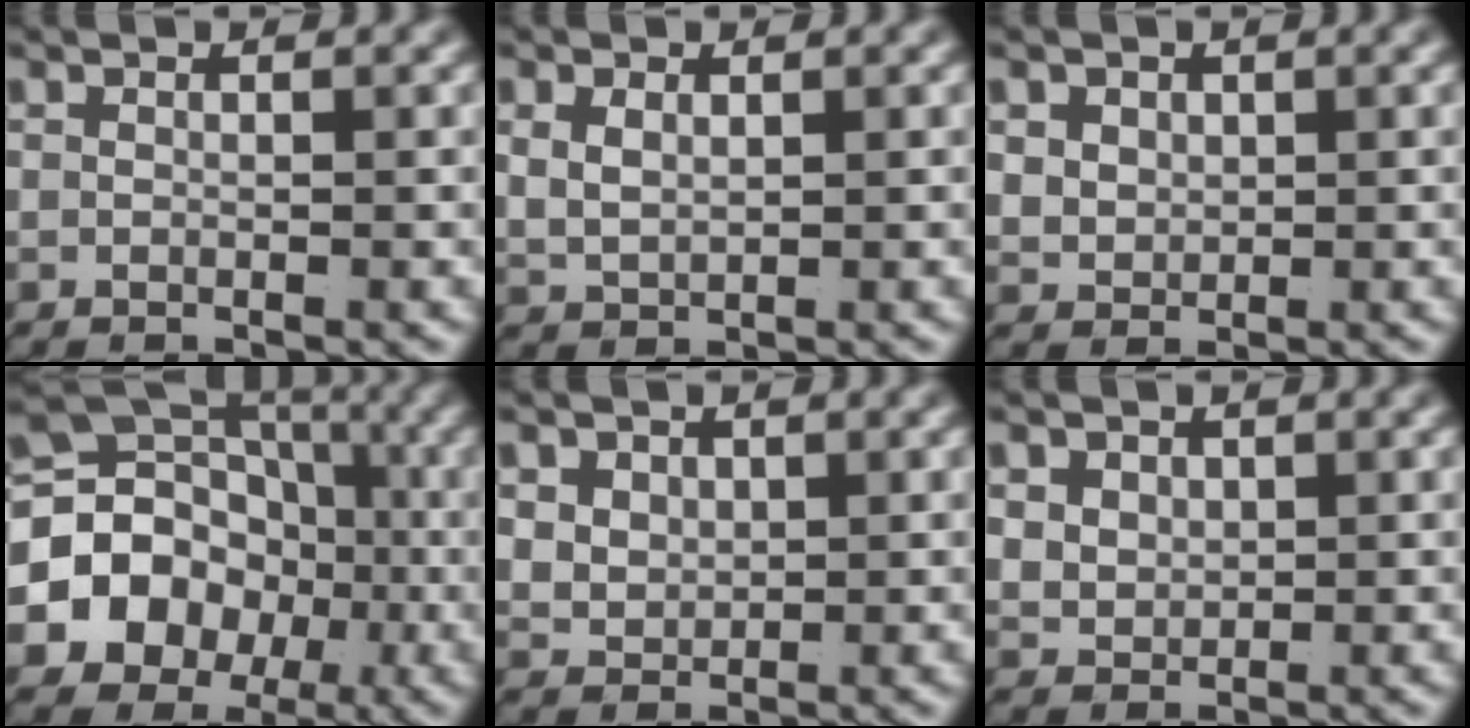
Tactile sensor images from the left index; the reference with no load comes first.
{"total": 2.5, "force": [0.9, 1.9, 1.4], "torque": [-0.038, -0.007, 0.027]}
{"total": 2.6, "force": [0.9, 2.2, 1.2], "torque": [-0.036, -0.016, 0.031]}
{"total": 16.9, "force": [-2.3, 14.7, 7.9], "torque": [-0.171, -0.050, -0.034]}
{"total": 3.6, "force": [0.8, 3.2, 1.6], "torque": [-0.049, -0.022, 0.031]}
{"total": 3.1, "force": [0.9, 2.6, 1.4], "torque": [-0.043, -0.019, 0.032]}